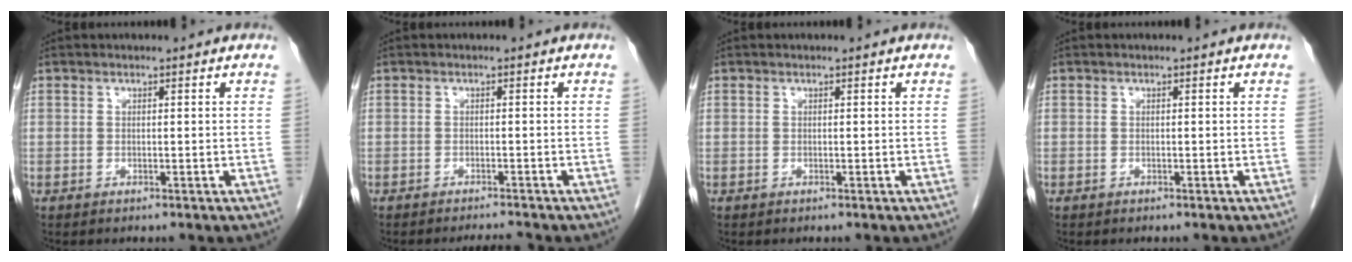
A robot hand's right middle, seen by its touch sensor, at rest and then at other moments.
{"total": 2.2, "force": [-2.0, -0.8, 0.2], "torque": [-0.006, -0.012, -0.029]}
{"total": 0.0}
{"total": 0.0}